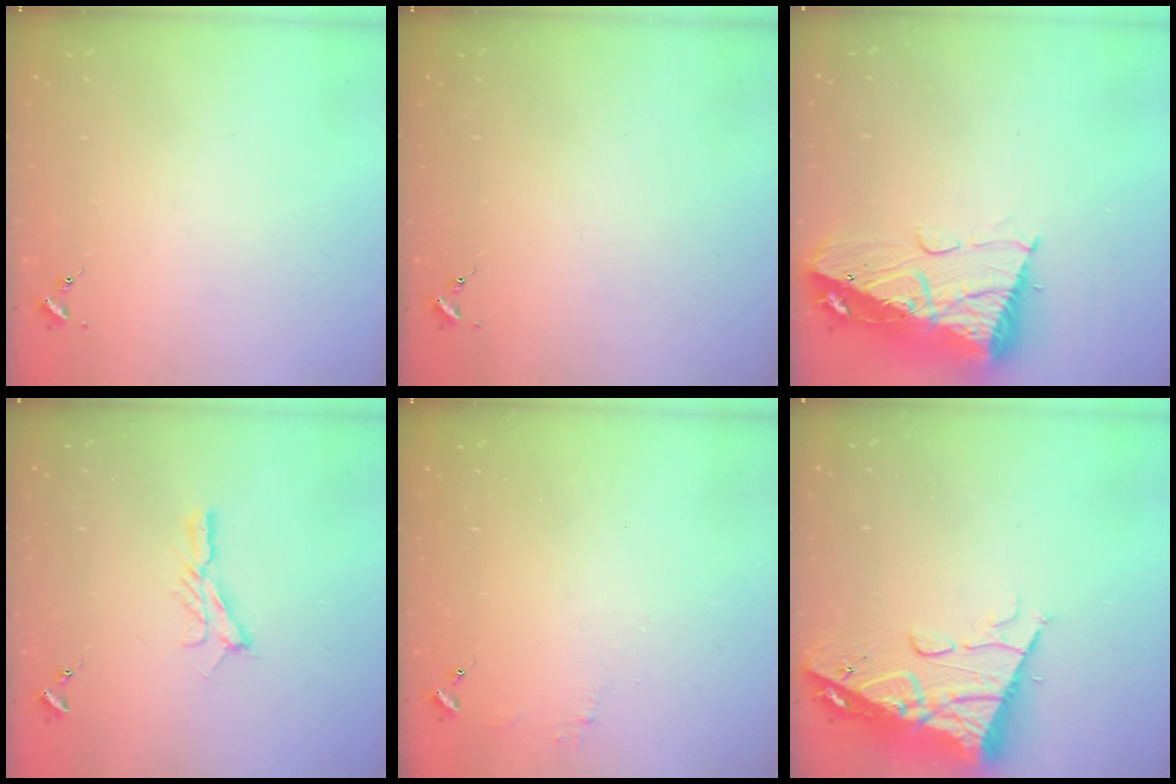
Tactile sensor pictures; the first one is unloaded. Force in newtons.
{"total": 0.0}
{"total": 16.3, "press": 16.1, "slide": 2.0}
{"total": 8.3, "press": 8.3, "slide": 0.6}
{"total": 4.8, "press": 4.8, "slide": 0.4}
{"total": 15.2, "press": 15.1, "slide": 1.8}